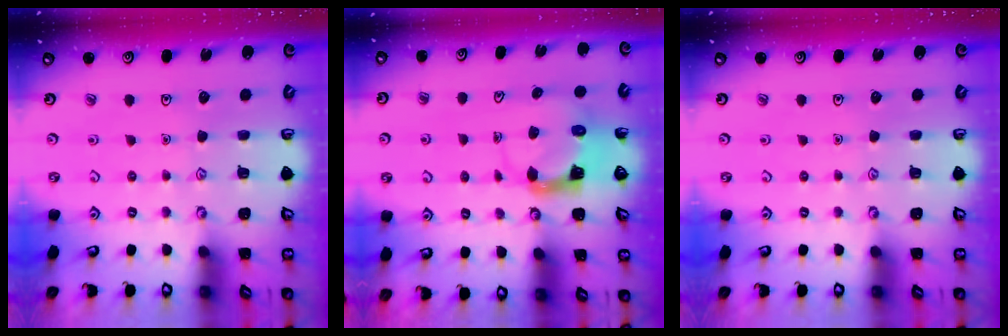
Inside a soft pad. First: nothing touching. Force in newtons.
{"total": 3.5, "press": 3.5, "slide": 0.4}
{"total": 0.0}